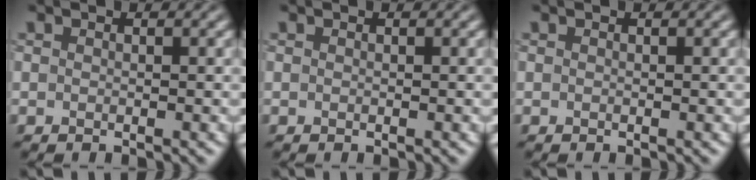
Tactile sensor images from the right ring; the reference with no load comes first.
{"total": 0.0}
{"total": 0.0}